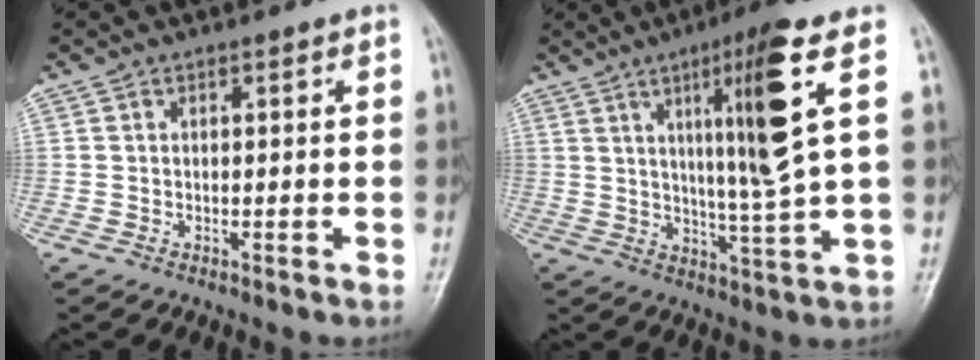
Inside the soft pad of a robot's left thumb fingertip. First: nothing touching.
{"total": 13.6, "force": [4.5, -0.3, 12.8], "torque": [-0.219, -0.030, 0.075]}